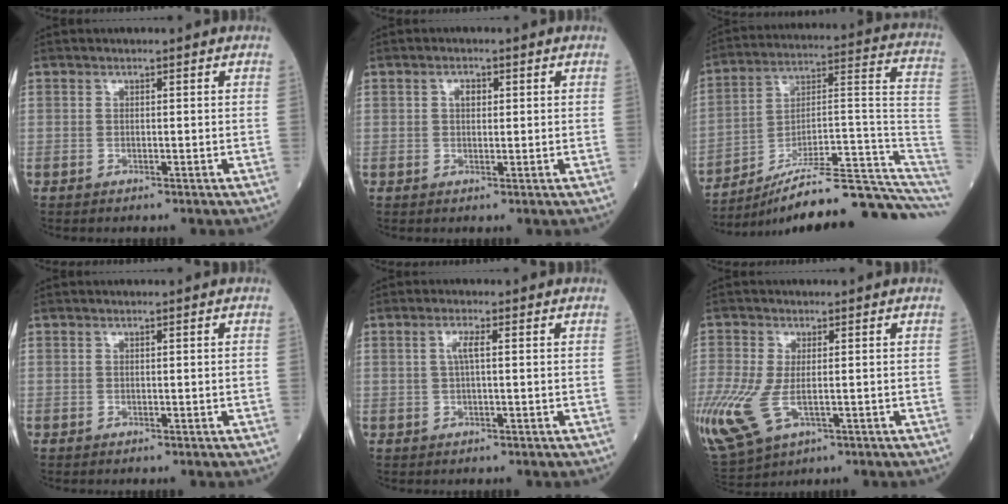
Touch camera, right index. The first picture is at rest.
{"total": 1.7, "force": [0.6, 1.0, 1.2], "torque": [-0.021, 0.004, 0.009]}
{"total": 22.3, "force": [-18.6, 0.5, 12.4], "torque": [-0.112, 0.050, -0.281]}
{"total": 0.0}
{"total": 2.0, "force": [0.5, 0.2, 2.0], "torque": [-0.043, 0.005, 0.009]}
{"total": 20.3, "force": [-6.3, 12.5, 14.7], "torque": [-0.433, -0.037, -0.101]}